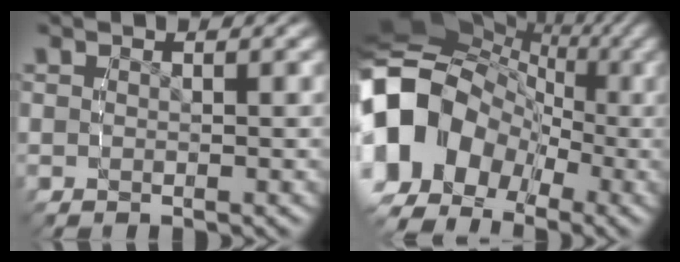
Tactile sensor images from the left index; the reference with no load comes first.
{"total": 18.7, "force": [0.6, 14.2, 12.2], "torque": [-0.252, -0.018, -0.004]}